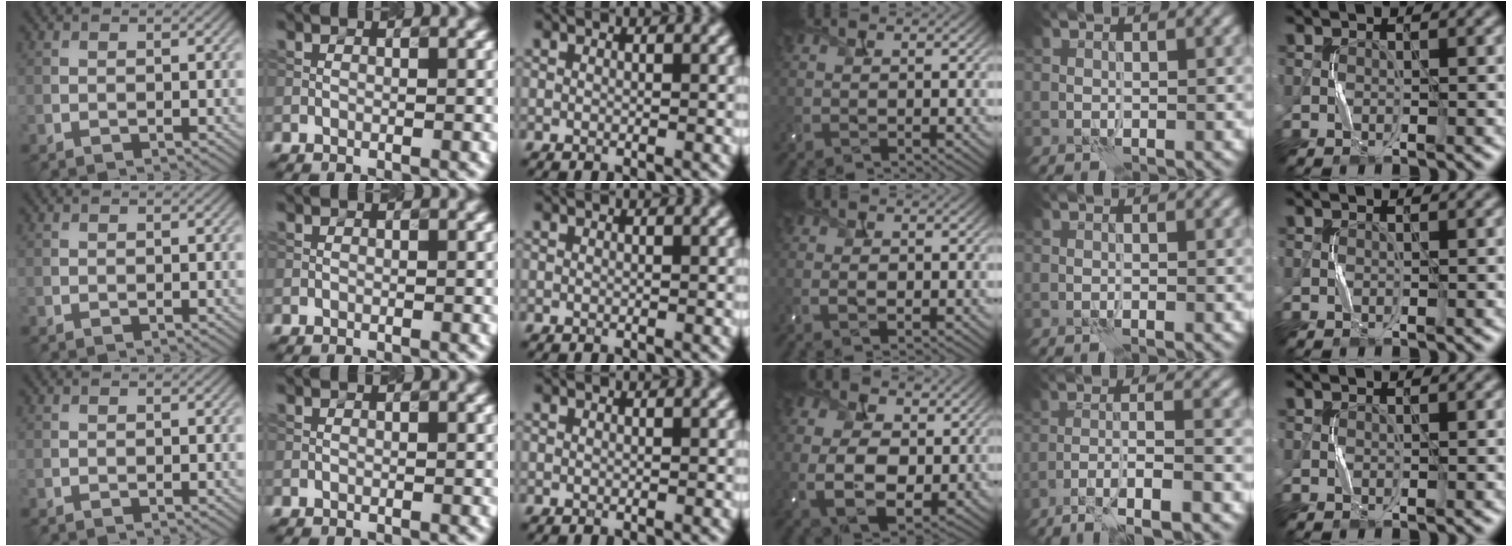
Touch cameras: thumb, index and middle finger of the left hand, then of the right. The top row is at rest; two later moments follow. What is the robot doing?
{"motion": "squeeze", "object": "bubble wrap"}